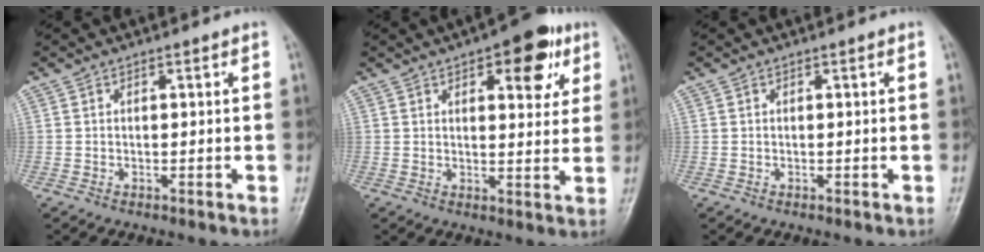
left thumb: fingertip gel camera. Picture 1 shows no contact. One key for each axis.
{"total": 10.6, "fx": 5.0, "fy": 4.8, "fz": 8.0, "tx": -0.068, "ty": -0.015, "tz": 0.060}
{"total": 0.0}